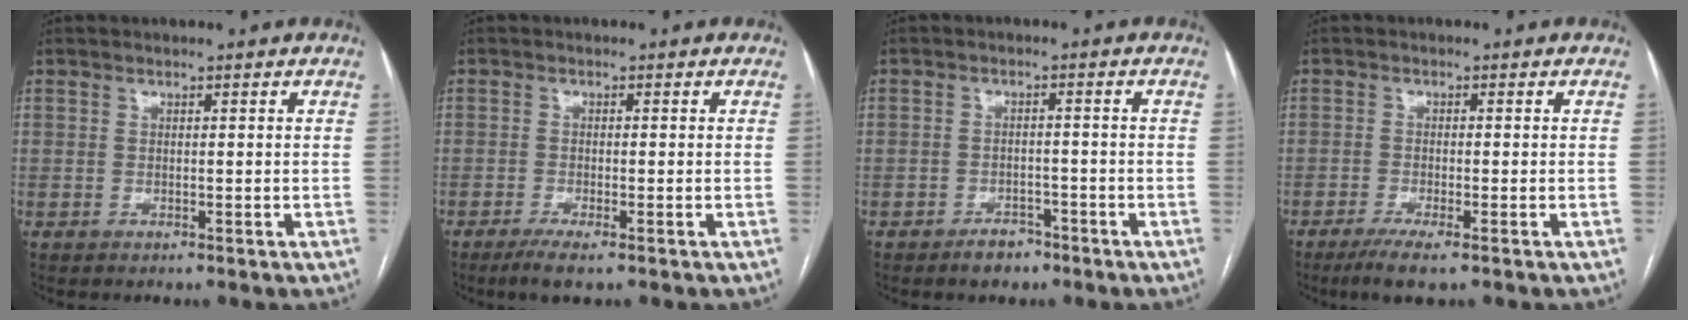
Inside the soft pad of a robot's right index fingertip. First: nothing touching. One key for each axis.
{"total": 3.4, "fx": -2.2, "fy": 0.2, "fz": 2.6, "tx": -0.048, "ty": -0.010, "tz": -0.040}
{"total": 3.2, "fx": -2.4, "fy": 1.9, "fz": 1.0, "tx": -0.015, "ty": 0.006, "tz": -0.030}
{"total": 4.7, "fx": -3.1, "fy": 0.3, "fz": 3.6, "tx": -0.065, "ty": -0.014, "tz": -0.053}